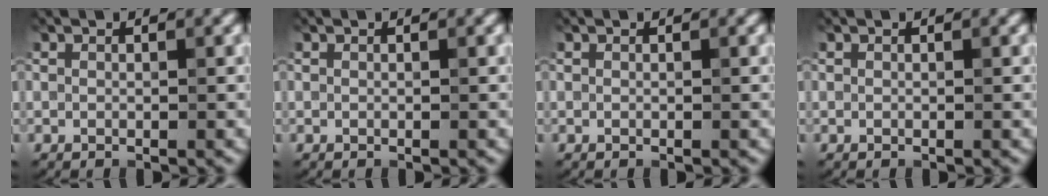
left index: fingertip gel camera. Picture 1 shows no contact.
{"total": 0.0}
{"total": 0.0}
{"total": 0.0}